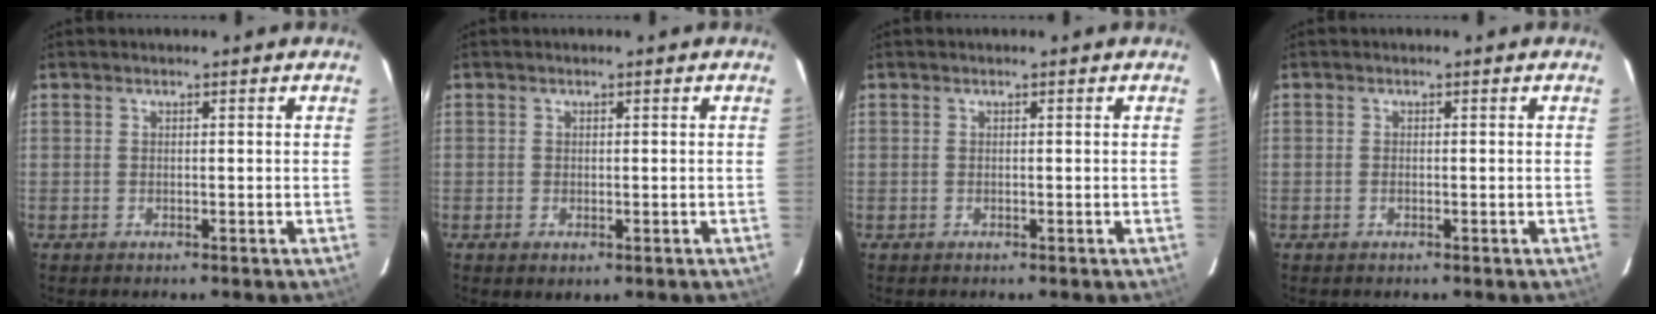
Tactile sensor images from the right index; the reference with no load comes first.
{"total": 1.5, "force": [-0.3, 0.9, 1.1], "torque": [-0.022, -0.006, -0.004]}
{"total": 0.0}
{"total": 0.7, "force": [-0.3, 0.3, 0.5], "torque": [-0.012, 0.000, -0.006]}